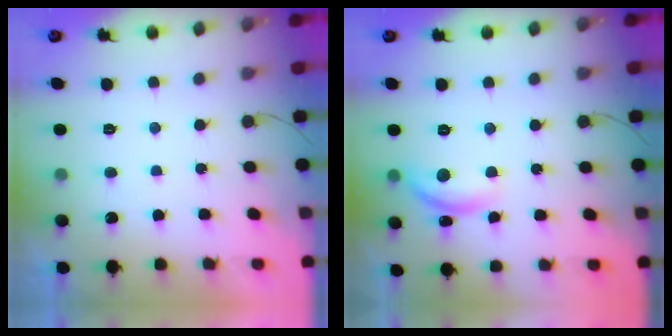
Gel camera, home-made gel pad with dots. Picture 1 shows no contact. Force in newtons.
{"total": 10.5, "press": 10.5, "slide": 0.7}